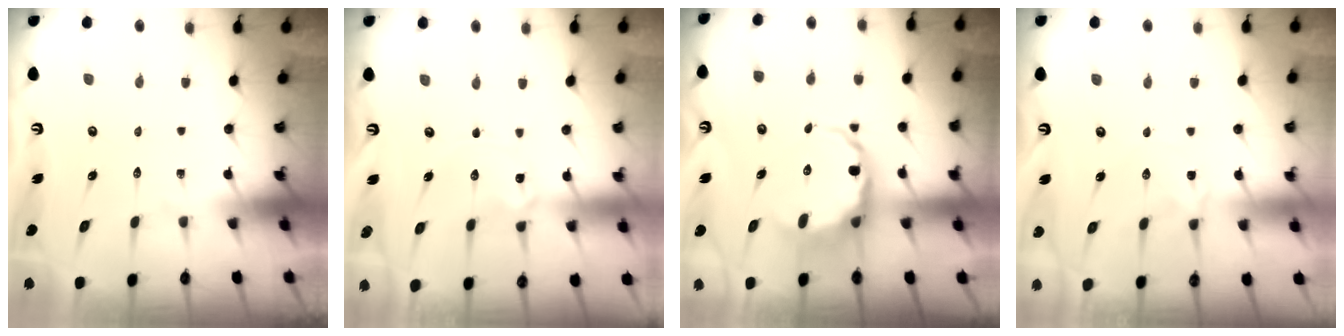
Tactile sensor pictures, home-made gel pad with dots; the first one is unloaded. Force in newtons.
{"total": 1.2, "press": 1.1, "slide": 0.1}
{"total": 8.6, "press": 8.3, "slide": 2.2}
{"total": 1.4, "press": 1.3, "slide": 0.3}